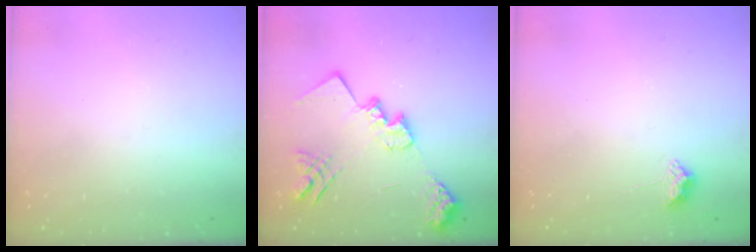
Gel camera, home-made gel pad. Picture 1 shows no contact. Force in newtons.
{"total": 18.4, "press": 18.4, "slide": 1.6}
{"total": 3.8, "press": 3.8, "slide": 0.5}